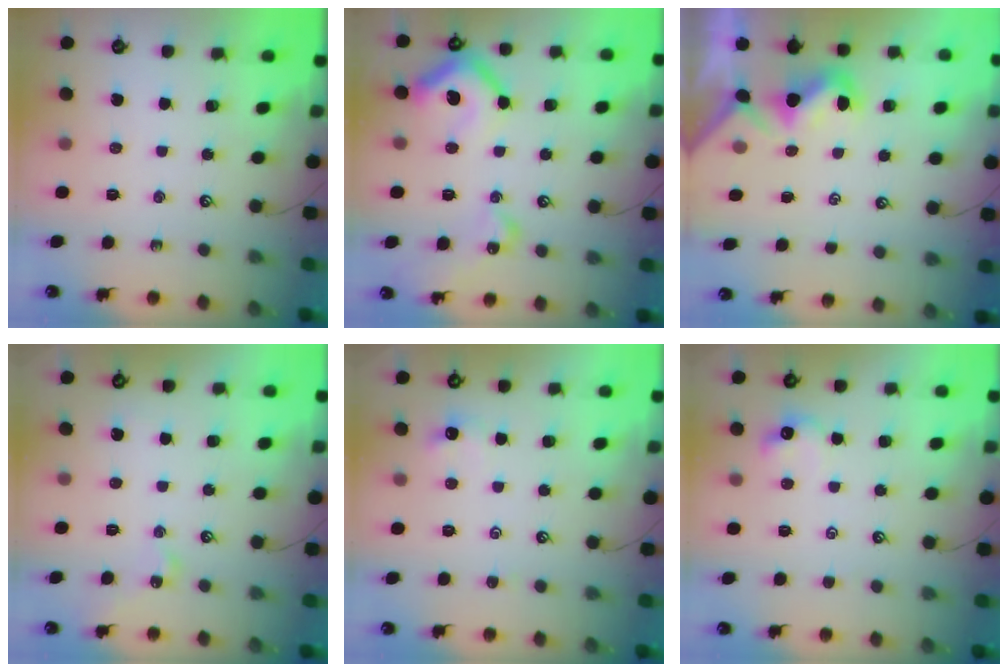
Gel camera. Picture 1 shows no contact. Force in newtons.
{"total": 14.6, "press": 14.6, "slide": 0.8}
{"total": 1.0, "press": 0.8, "slide": 0.5}
{"total": 2.0, "press": 1.9, "slide": 0.3}
{"total": 0.9, "press": 0.8, "slide": 0.4}
{"total": 2.1, "press": 2.0, "slide": 0.7}